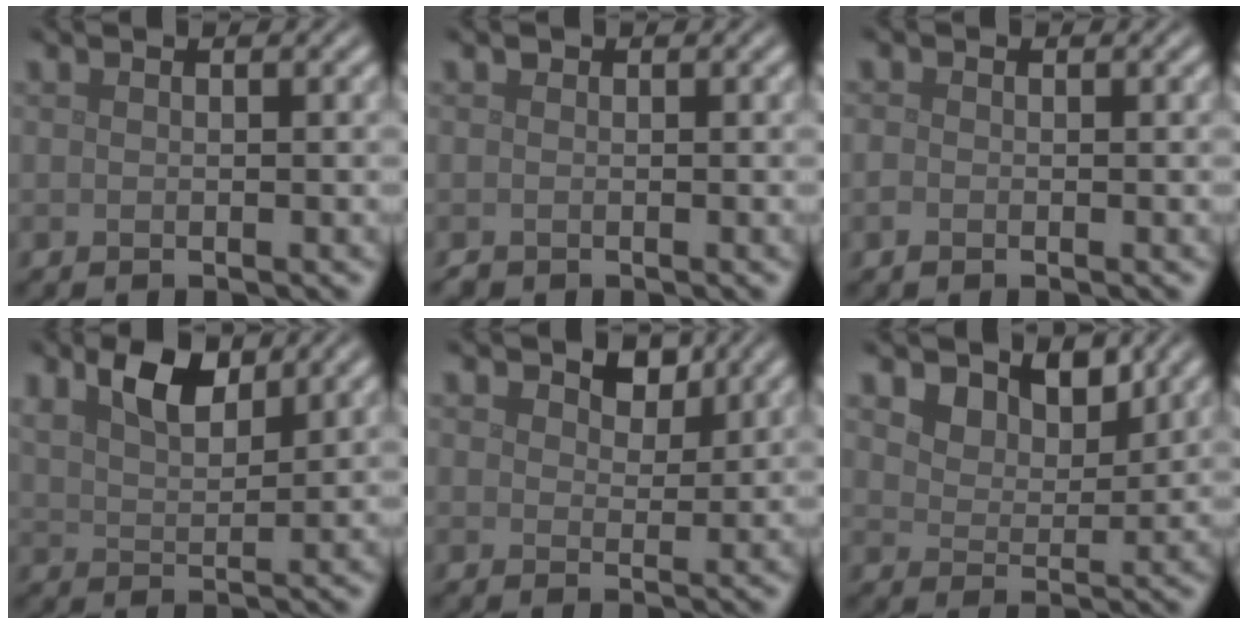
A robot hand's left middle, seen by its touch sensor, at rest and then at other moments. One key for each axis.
{"total": 0.6, "fx": -0.1, "fy": 0.6, "fz": 0.0, "tx": 0.003, "ty": -0.004, "tz": -0.007}
{"total": 0.8, "fx": -0.3, "fy": 0.7, "fz": 0.3, "tx": -0.007, "ty": -0.002, "tz": -0.008}
{"total": 4.6, "fx": 2.9, "fy": 2.0, "fz": 3.0, "tx": -0.060, "ty": 0.004, "tz": 0.051}
{"total": 2.6, "fx": 1.9, "fy": 1.4, "fz": 1.2, "tx": -0.020, "ty": -0.006, "tz": 0.024}
{"total": 4.7, "fx": 3.4, "fy": 2.5, "fz": 2.0, "tx": -0.042, "ty": -0.019, "tz": 0.062}